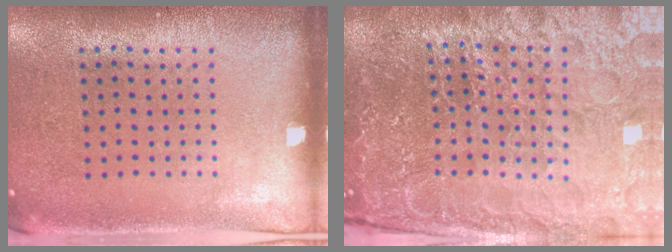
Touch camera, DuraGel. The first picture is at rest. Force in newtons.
{"total": 6.0, "press": 5.3, "slide": 2.7}